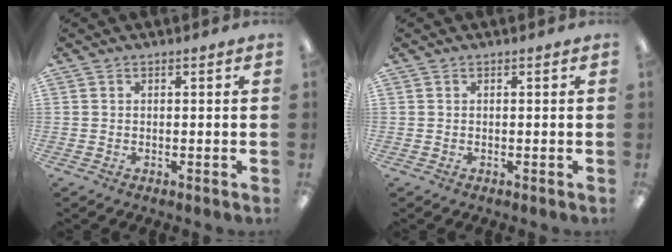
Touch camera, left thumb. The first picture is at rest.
{"total": 0.0}